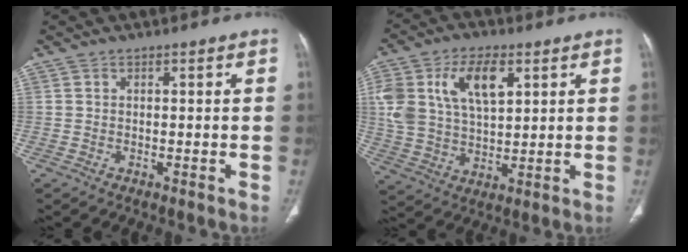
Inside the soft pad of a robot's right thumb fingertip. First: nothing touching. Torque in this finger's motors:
{"motor_torque": [1.69, 1.81, 1.36, 0.45, 0.17]}